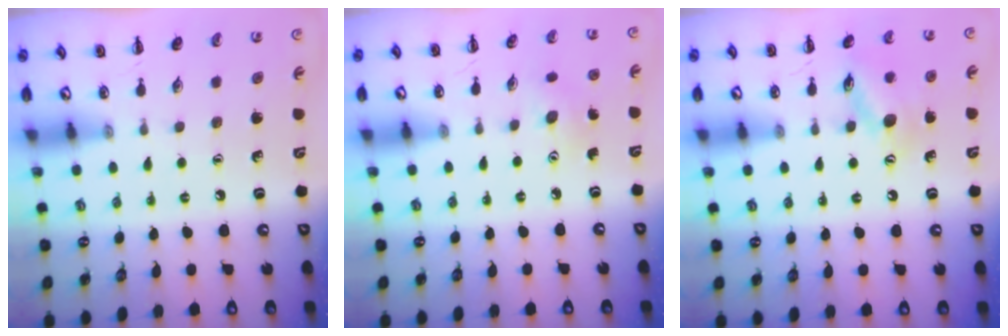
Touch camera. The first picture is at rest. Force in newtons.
{"total": 3.6, "press": 3.5, "slide": 1.1}
{"total": 11.8, "press": 11.7, "slide": 1.7}